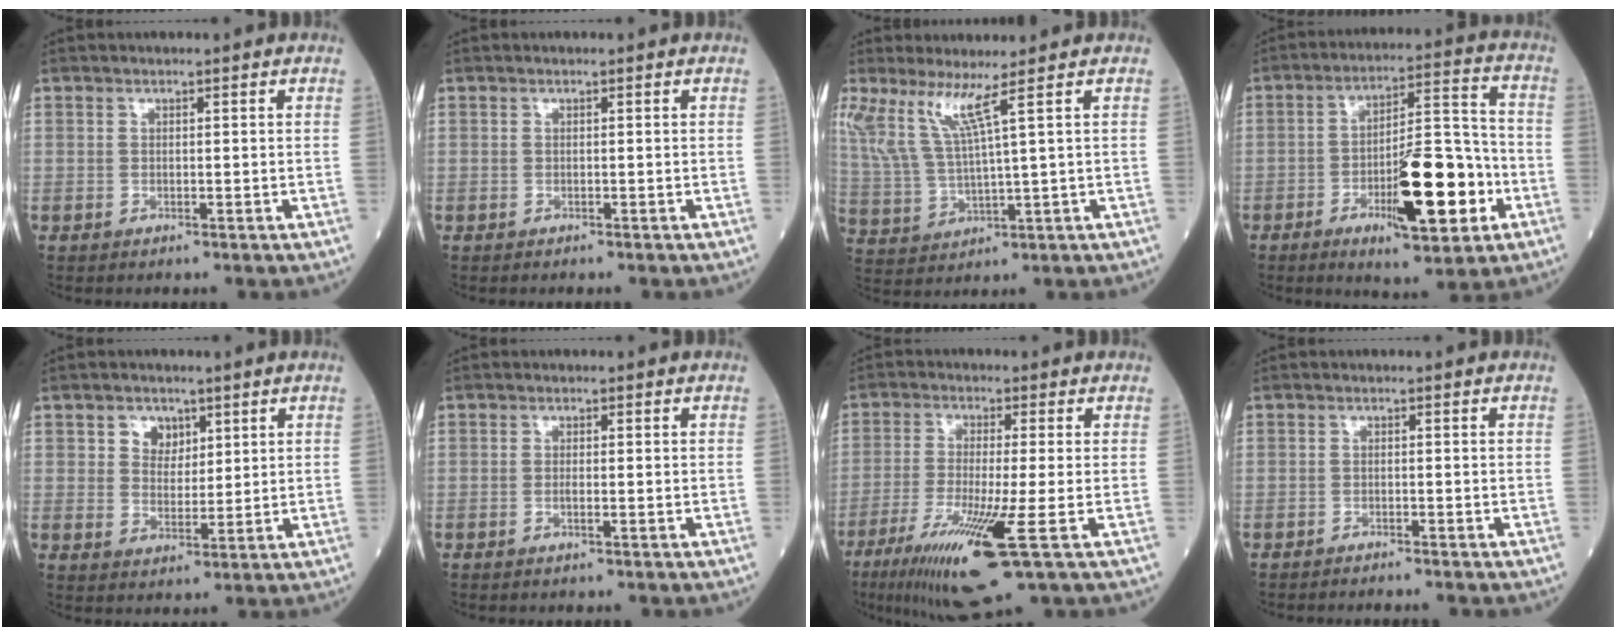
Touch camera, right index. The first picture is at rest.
{"total": 0.0}
{"total": 7.0, "force": [4.4, -1.1, 5.4], "torque": [-0.124, 0.001, 0.104]}
{"total": 14.8, "force": [-5.2, 3.8, 13.4], "torque": [-0.206, 0.008, -0.075]}
{"total": 4.0, "force": [2.0, 3.1, 1.6], "torque": [-0.024, 0.005, 0.036]}
{"total": 0.9, "force": [-0.2, 0.0, 0.8], "torque": [-0.019, 0.000, -0.002]}
{"total": 12.6, "force": [-5.4, 0.0, 11.3], "torque": [-0.219, -0.040, -0.090]}
{"total": 2.5, "force": [-2.4, 0.0, 0.7], "torque": [-0.012, -0.003, -0.032]}